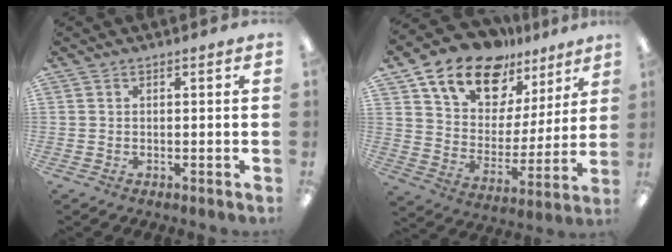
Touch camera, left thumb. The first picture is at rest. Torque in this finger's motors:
{"motor_torque": [1.11, 1.30, 1.45, -1.32, 0.15]}